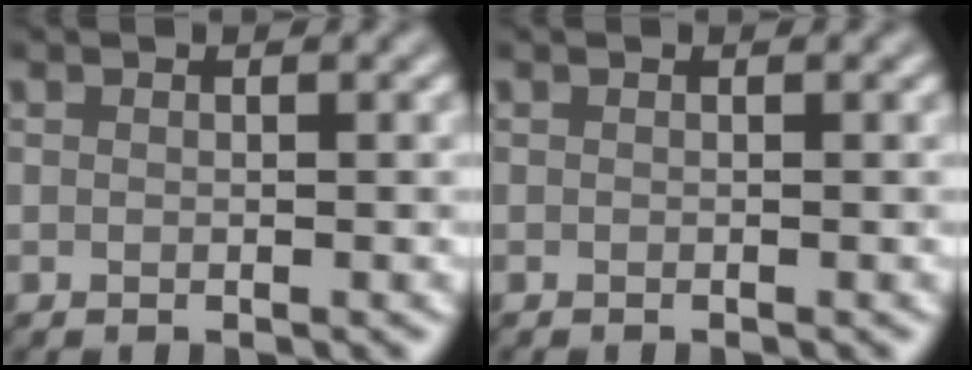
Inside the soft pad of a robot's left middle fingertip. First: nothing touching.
{"total": 0.0}